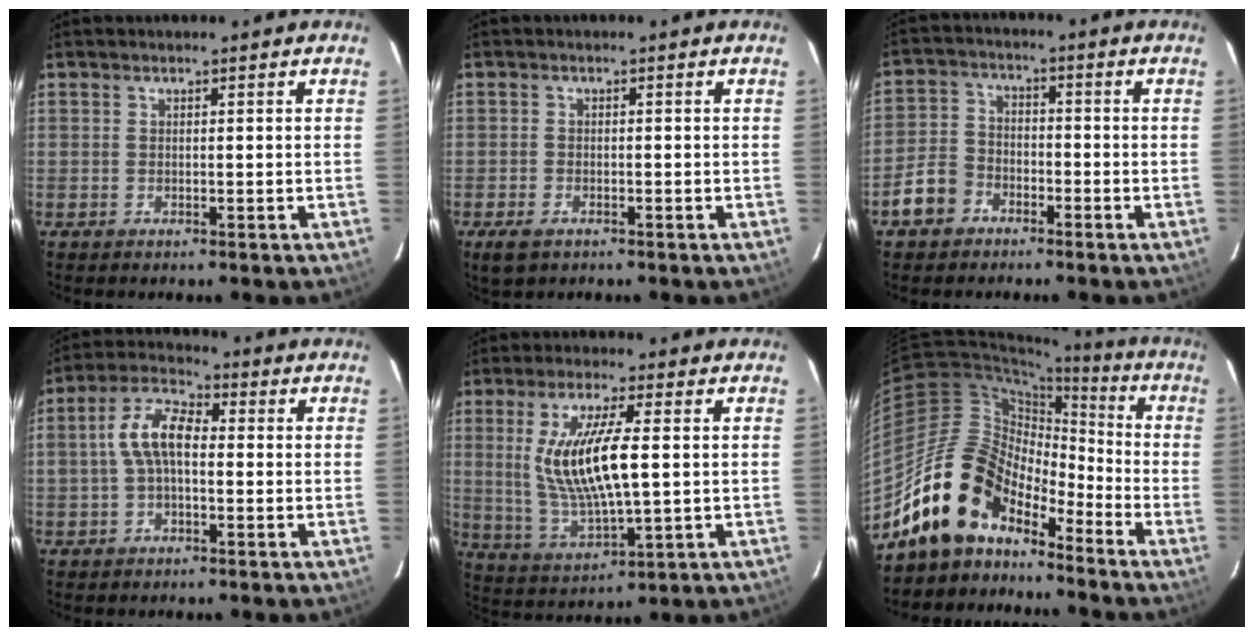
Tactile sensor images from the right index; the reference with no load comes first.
{"total": 3.6, "force": [-2.3, 1.9, 1.9], "torque": [-0.046, -0.009, -0.041]}
{"total": 6.9, "force": [-4.2, 4.9, 2.3], "torque": [-0.060, 0.021, -0.077]}
{"total": 7.9, "force": [-0.4, 4.1, 6.7], "torque": [-0.140, 0.023, -0.009]}
{"total": 14.0, "force": [1.5, 3.4, 13.5], "torque": [-0.261, -0.012, 0.041]}
{"total": 15.4, "force": [-12.1, 7.2, 6.1], "torque": [-0.118, 0.021, -0.223]}